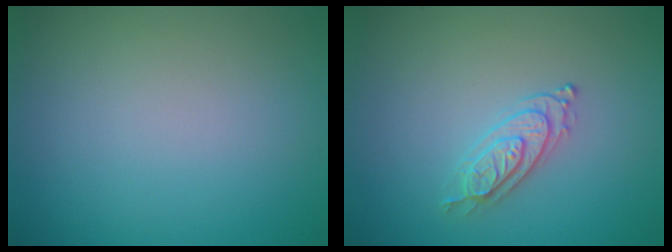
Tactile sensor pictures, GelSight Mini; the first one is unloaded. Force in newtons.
{"total": 2.2, "press": 2.1, "slide": 0.6}